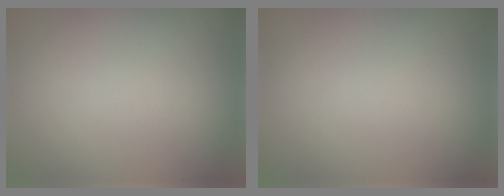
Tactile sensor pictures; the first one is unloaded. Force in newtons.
{"total": 0.0}